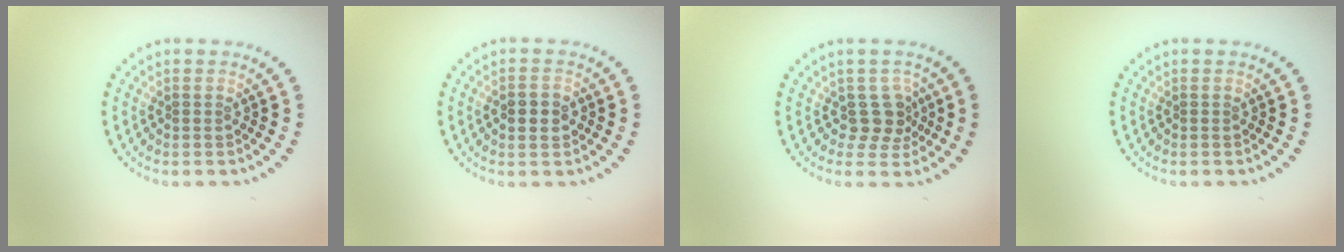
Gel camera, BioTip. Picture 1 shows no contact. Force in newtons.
{"total": 2.7, "press": 2.7, "slide": 0.2}
{"total": 2.5, "press": 1.9, "slide": 1.6}
{"total": 0.0}